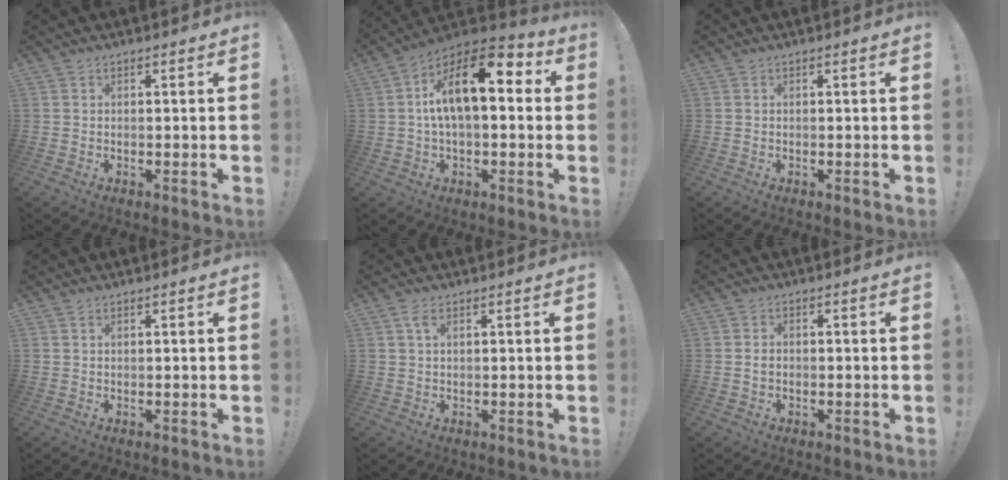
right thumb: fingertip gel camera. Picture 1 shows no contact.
{"total": 17.4, "force": [3.6, 7.9, 15.1], "torque": [-0.248, -0.009, 0.052]}
{"total": 0.0}
{"total": 0.6, "force": [0.4, 0.1, 0.4], "torque": [0.000, -0.003, 0.006]}
{"total": 2.6, "force": [1.2, 1.0, 2.1], "torque": [-0.037, -0.001, 0.020]}
{"total": 1.6, "force": [-0.5, 1.2, 0.8], "torque": [-0.008, 0.004, -0.010]}